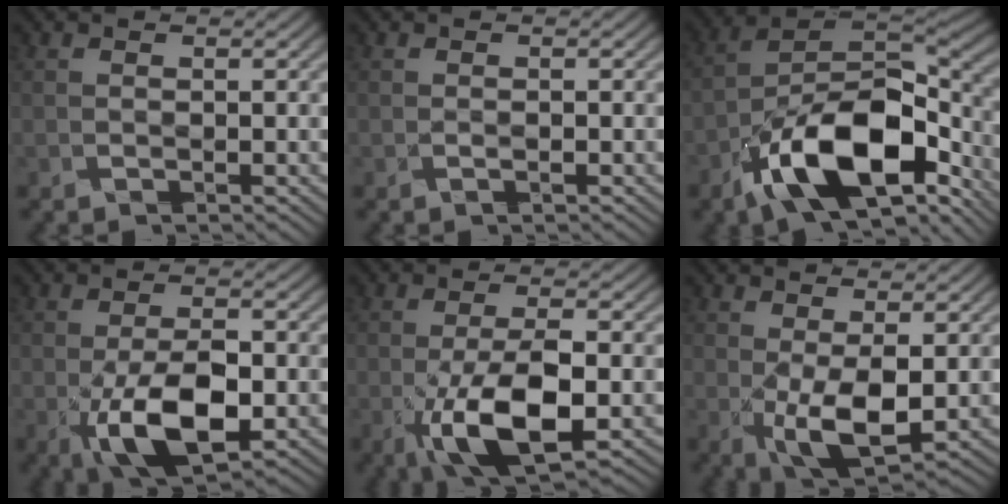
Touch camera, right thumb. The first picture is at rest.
{"total": 0.0}
{"total": 16.7, "force": [-9.6, 7.4, 11.4], "torque": [-0.189, -0.027, -0.176]}
{"total": 9.2, "force": [-3.0, 4.1, 7.7], "torque": [-0.141, -0.010, -0.047]}
{"total": 9.7, "force": [-3.3, 3.5, 8.4], "torque": [-0.153, -0.010, -0.054]}
{"total": 6.4, "force": [-0.4, 2.6, 5.9], "torque": [-0.117, -0.007, 0.001]}